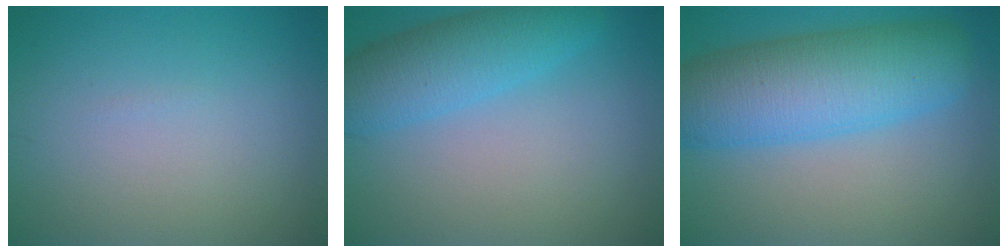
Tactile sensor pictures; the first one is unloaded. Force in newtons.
{"total": 5.3, "press": 5.3, "slide": 0.4}
{"total": 9.6, "press": 9.6, "slide": 0.4}